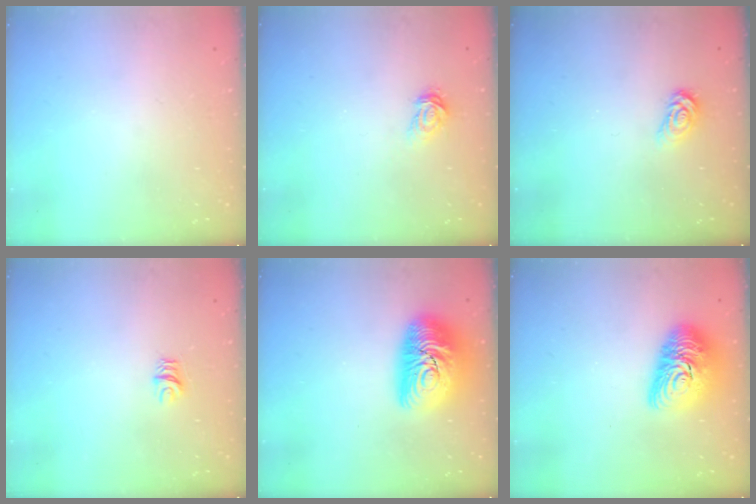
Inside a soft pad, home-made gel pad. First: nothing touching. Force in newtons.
{"total": 3.2, "press": 3.2, "slide": 0.3}
{"total": 3.4, "press": 3.4, "slide": 0.3}
{"total": 4.6, "press": 4.6, "slide": 0.3}
{"total": 16.1, "press": 16.1, "slide": 0.9}
{"total": 13.9, "press": 13.9, "slide": 1.0}